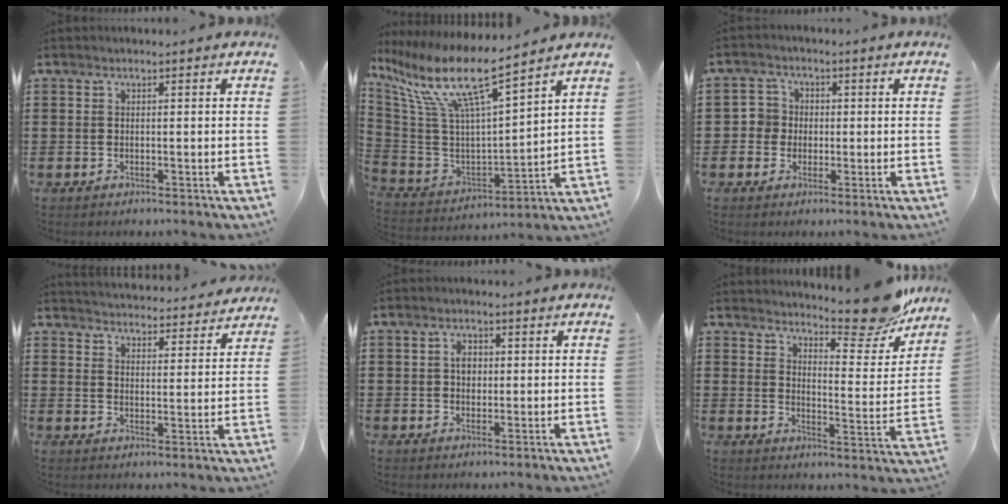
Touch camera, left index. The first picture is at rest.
{"total": 12.4, "force": [7.8, 2.1, 9.4], "torque": [-0.217, -0.049, 0.124]}
{"total": 3.3, "force": [-0.5, 3.2, 0.6], "torque": [-0.026, 0.008, -0.014]}
{"total": 4.0, "force": [4.0, -0.2, -0.1], "torque": [-0.007, -0.033, 0.067]}
{"total": 2.5, "force": [0.5, 1.7, 1.8], "torque": [-0.030, 0.006, 0.006]}
{"total": 11.3, "force": [10.3, 1.2, 4.4], "torque": [-0.054, -0.075, 0.178]}